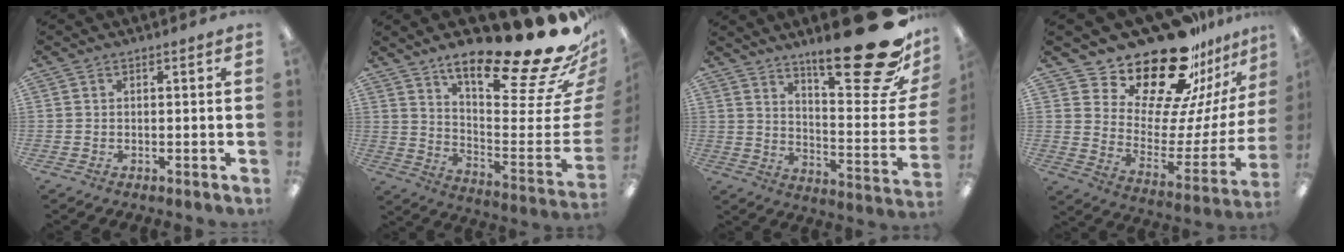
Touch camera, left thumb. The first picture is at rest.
{"total": 25.8, "force": [18.8, 5.0, 17.0], "torque": [-0.219, -0.156, 0.293]}
{"total": 24.9, "force": [17.1, 6.5, 16.9], "torque": [-0.229, -0.124, 0.275]}
{"total": 23.8, "force": [19.8, 8.4, 10.0], "torque": [-0.159, -0.153, 0.344]}